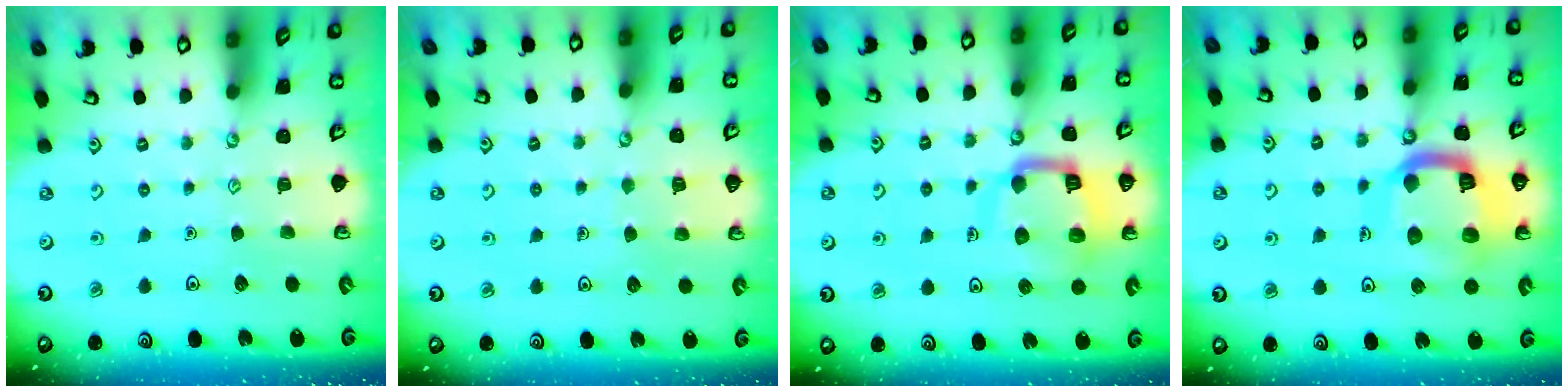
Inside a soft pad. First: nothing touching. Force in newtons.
{"total": 3.9, "press": 3.9, "slide": 0.3}
{"total": 13.0, "press": 12.9, "slide": 1.5}
{"total": 17.3, "press": 17.2, "slide": 1.9}